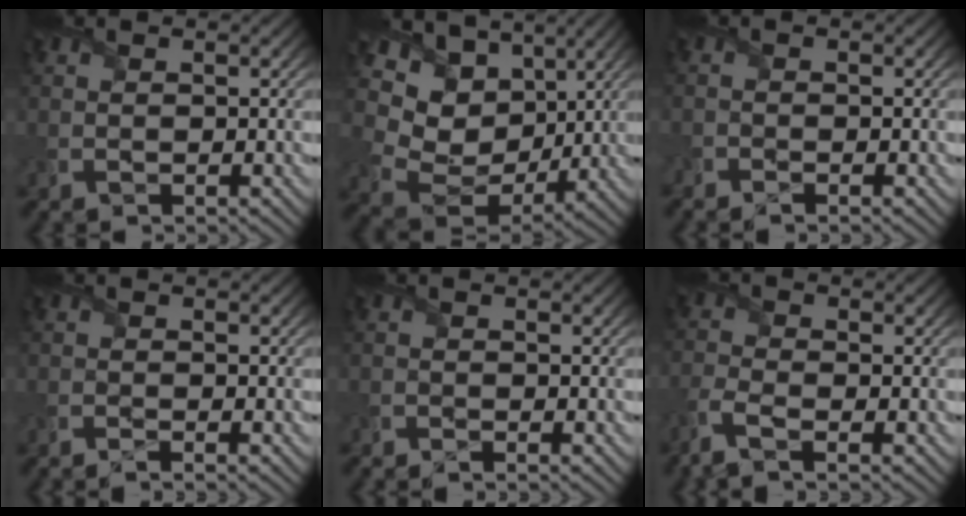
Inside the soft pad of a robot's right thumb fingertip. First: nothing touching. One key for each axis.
{"total": 13.2, "fx": 4.4, "fy": 10.2, "fz": 7.2, "tx": -0.195, "ty": 0.009, "tz": 0.088}
{"total": 1.2, "fx": -1.2, "fy": 0.1, "fz": 0.2, "tx": -0.007, "ty": -0.005, "tz": -0.028}
{"total": 1.0, "fx": -0.9, "fy": -0.3, "fz": 0.4, "tx": -0.011, "ty": -0.002, "tz": -0.020}
{"total": 1.1, "fx": -1.1, "fy": -0.1, "fz": 0.1, "tx": -0.004, "ty": -0.004, "tz": -0.026}
{"total": 4.0, "fx": -2.7, "fy": 1.1, "fz": 2.8, "tx": -0.077, "ty": -0.010, "tz": -0.070}